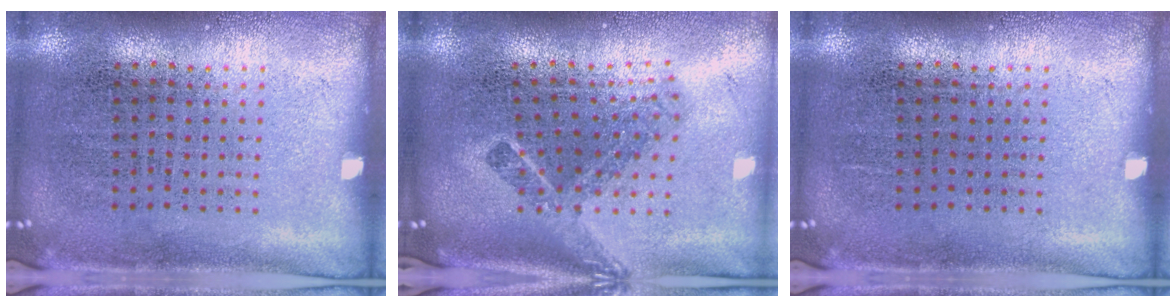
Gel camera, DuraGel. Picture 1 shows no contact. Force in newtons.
{"total": 2.2, "press": 1.5, "slide": 1.7}
{"total": 0.0}